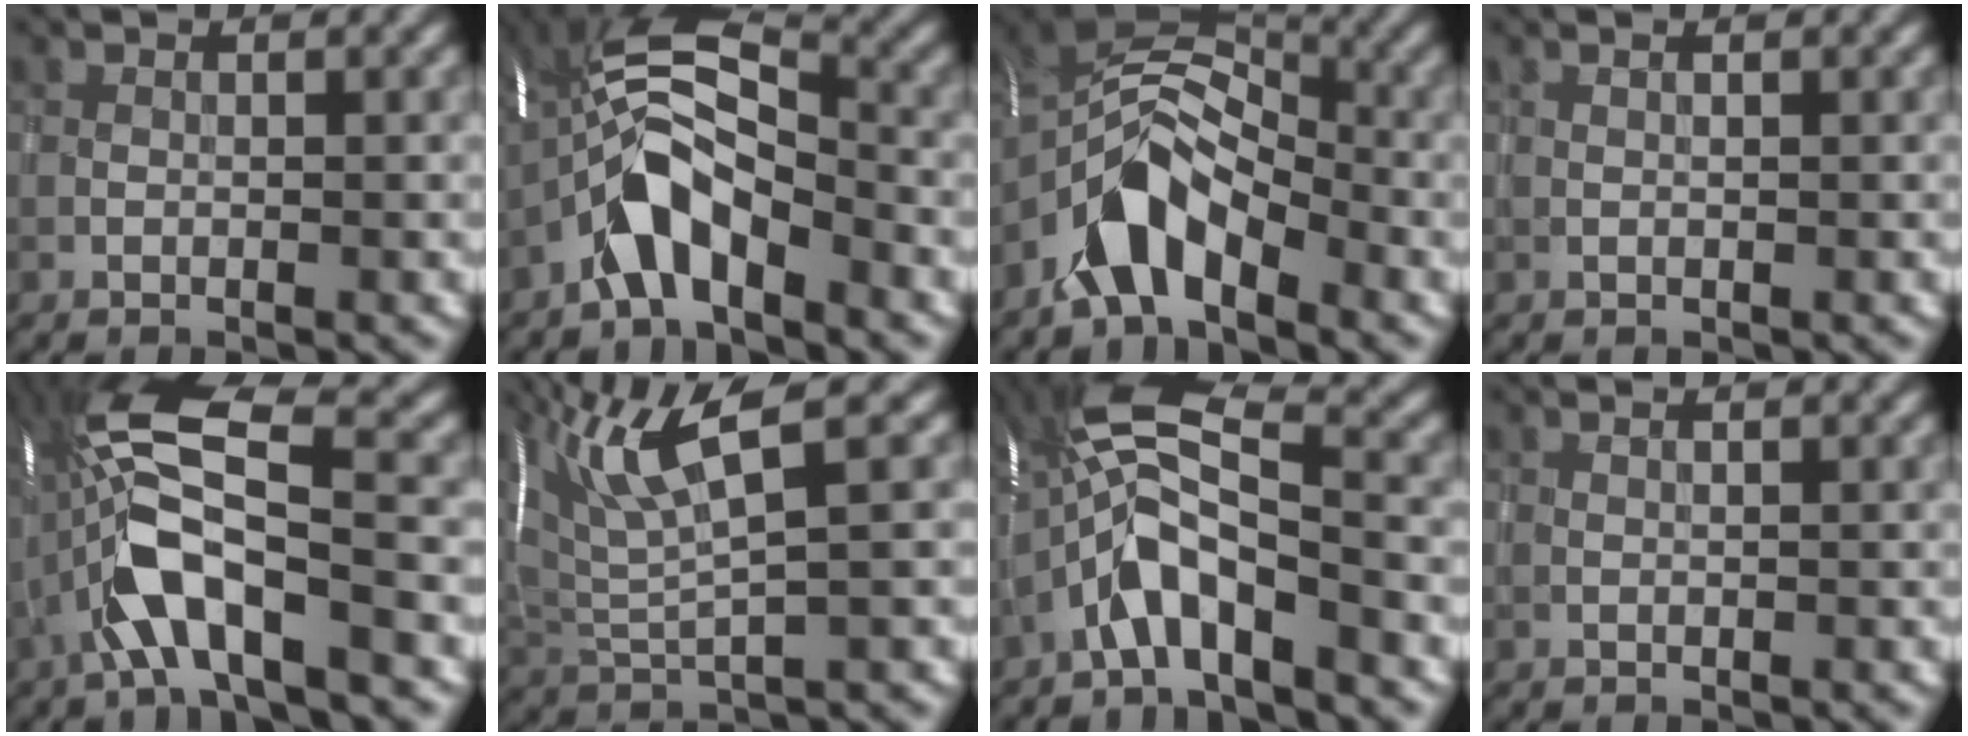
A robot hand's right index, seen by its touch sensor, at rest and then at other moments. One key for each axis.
{"total": 6.9, "fx": -3.2, "fy": 2.7, "fz": 5.5, "tx": -0.108, "ty": 0.016, "tz": -0.070}
{"total": 6.4, "fx": -3.6, "fy": 3.3, "fz": 4.1, "tx": -0.065, "ty": 0.007, "tz": -0.075}
{"total": 0.0}
{"total": 10.8, "fx": -2.1, "fy": 3.4, "fz": 10.0, "tx": -0.205, "ty": 0.021, "tz": -0.047}
{"total": 8.8, "fx": 4.9, "fy": 1.7, "fz": 7.1, "tx": -0.149, "ty": 0.016, "tz": 0.098}
{"total": 7.6, "fx": -2.8, "fy": 2.3, "fz": 6.7, "tx": -0.134, "ty": 0.018, "tz": -0.063}
{"total": 0.0}